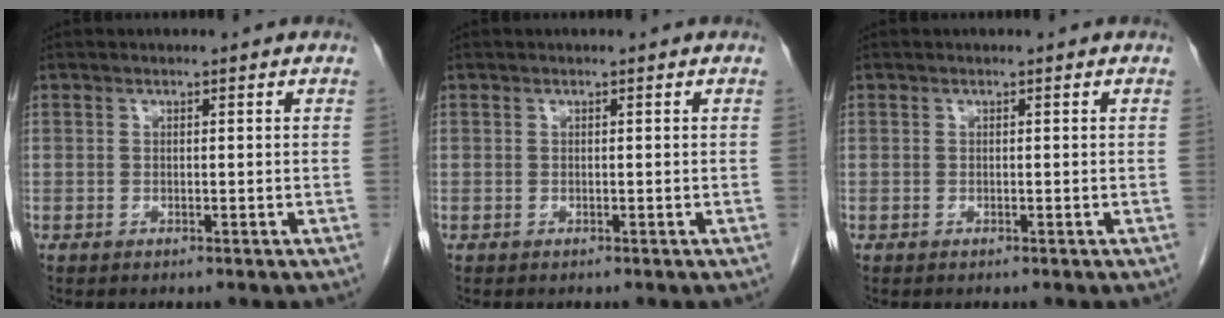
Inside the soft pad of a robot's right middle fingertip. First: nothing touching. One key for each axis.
{"total": 0.0}
{"total": 0.0}